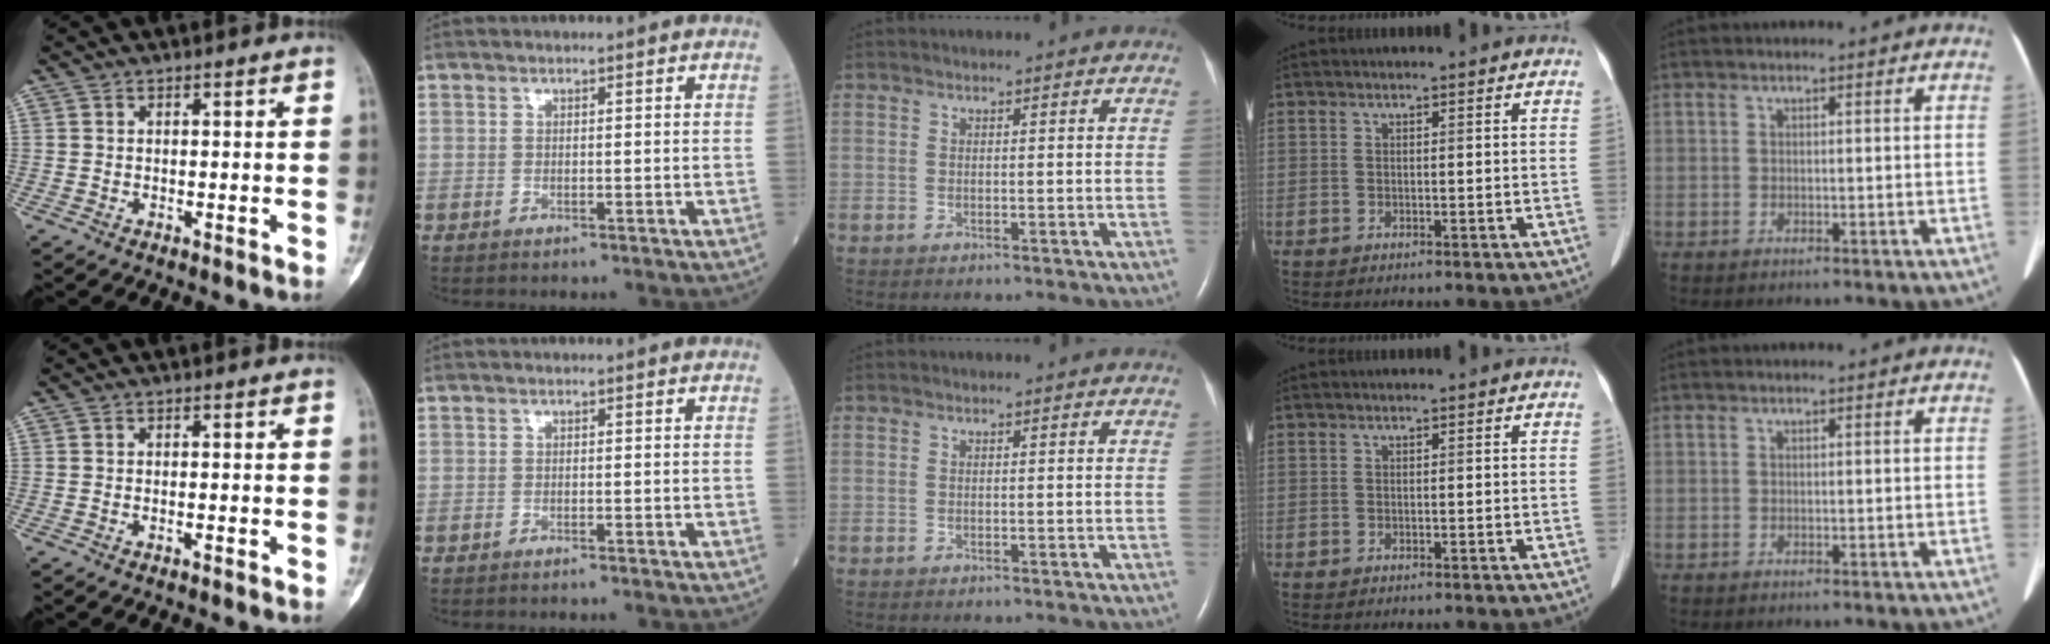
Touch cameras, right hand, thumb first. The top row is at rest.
{"thumb": {"total": 0.7, "force": [-0.3, 0.2, 0.6], "torque": [-0.014, 0.005, -0.003]}, "index": {"total": 1.5, "force": [-1.4, 0.0, 0.6], "torque": [-0.009, -0.001, -0.016]}}